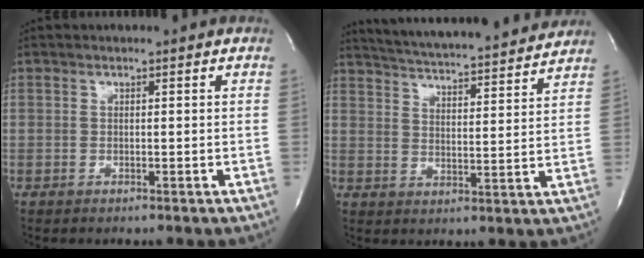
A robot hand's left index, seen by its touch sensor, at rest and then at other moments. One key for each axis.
{"total": 19.7, "fx": 18.3, "fy": 1.5, "fz": 7.0, "tx": -0.118, "ty": -0.007, "tz": 0.251}